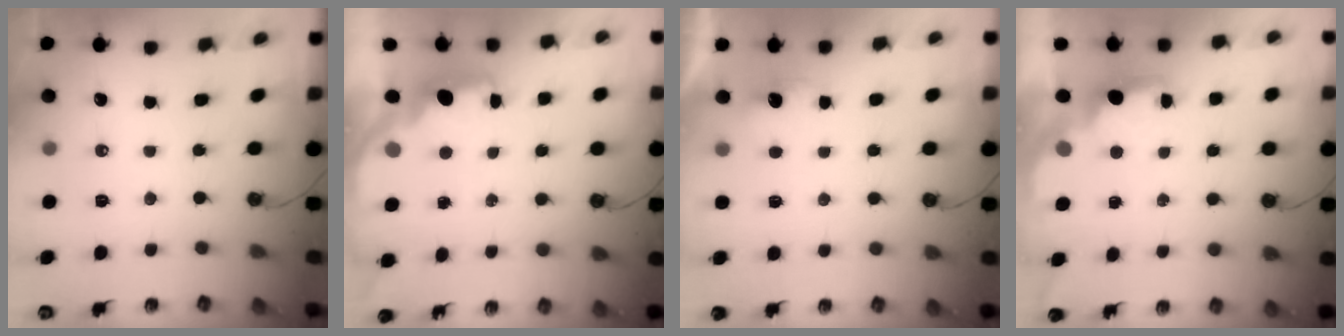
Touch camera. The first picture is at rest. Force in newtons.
{"total": 2.8, "press": 2.7, "slide": 0.9}
{"total": 1.9, "press": 1.7, "slide": 0.8}
{"total": 2.1, "press": 1.9, "slide": 0.8}